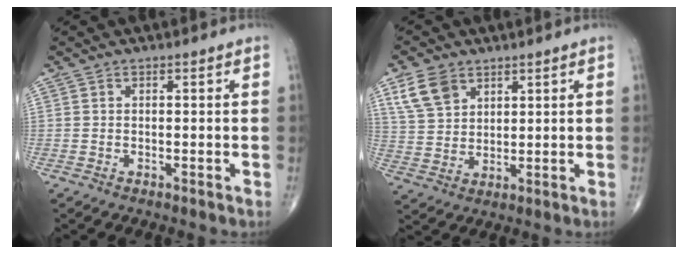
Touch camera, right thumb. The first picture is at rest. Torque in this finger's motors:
{"motor_torque": [-0.67, 0.73, 0.02, -0.01, 0.04]}